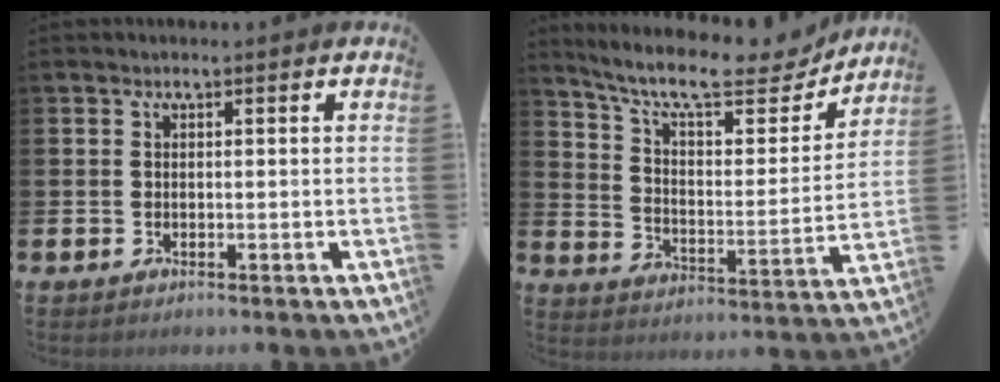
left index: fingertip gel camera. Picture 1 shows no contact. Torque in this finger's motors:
{"motor_torque": [0.97, -1.16, 0.55, 0.15]}